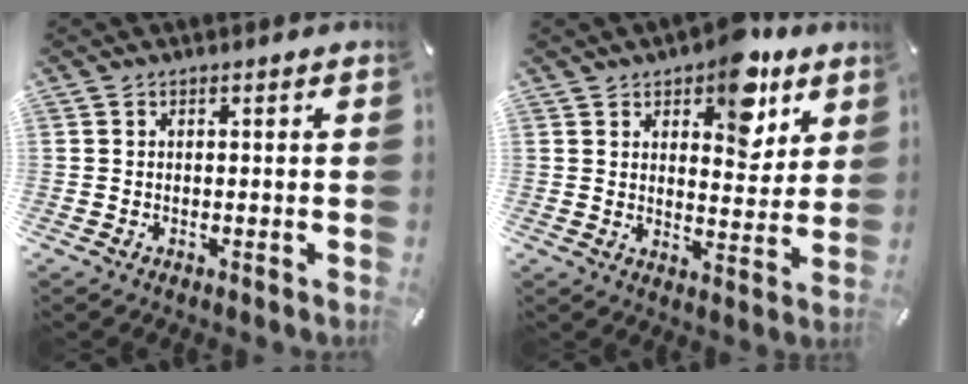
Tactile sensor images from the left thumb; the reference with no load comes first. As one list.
[{"total": 12.0, "force": [7.9, 6.4, 6.4], "torque": [-0.071, -0.045, 0.135]}]